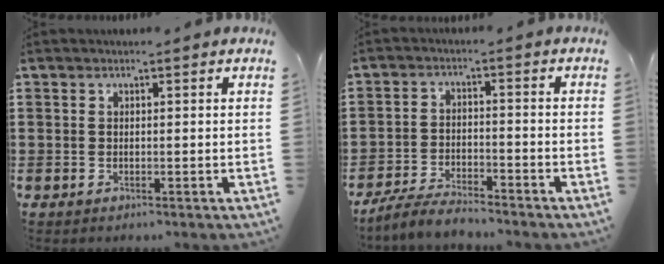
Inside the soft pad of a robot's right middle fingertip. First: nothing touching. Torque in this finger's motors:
{"motor_torque": [2.14, 0.00, 0.10, 0.07]}